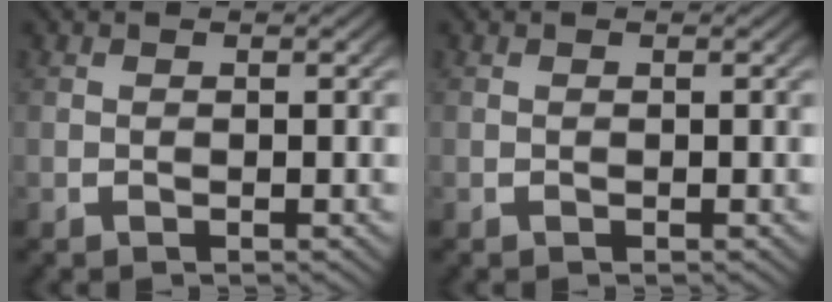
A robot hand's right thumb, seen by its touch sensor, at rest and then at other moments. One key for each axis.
{"total": 0.0}